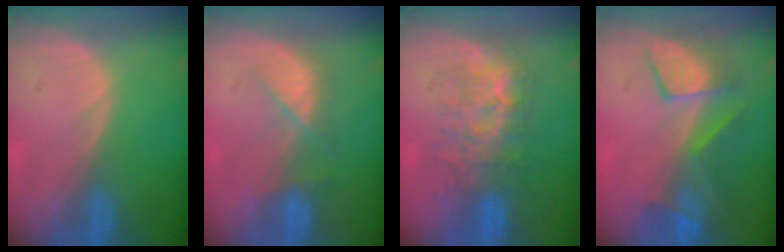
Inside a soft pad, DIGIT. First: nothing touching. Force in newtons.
{"total": 4.1, "press": 4.1, "slide": 0.5}
{"total": 7.8, "press": 7.7, "slide": 1.4}
{"total": 7.6, "press": 7.2, "slide": 2.5}